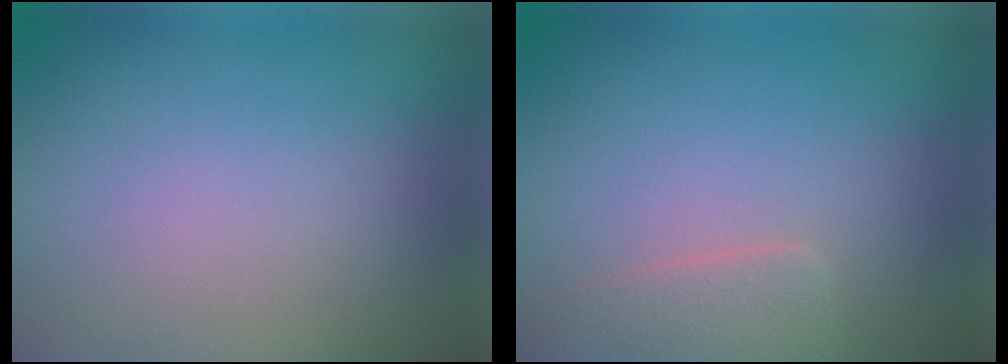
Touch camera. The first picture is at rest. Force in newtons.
{"total": 2.2, "press": 2.2, "slide": 0.1}